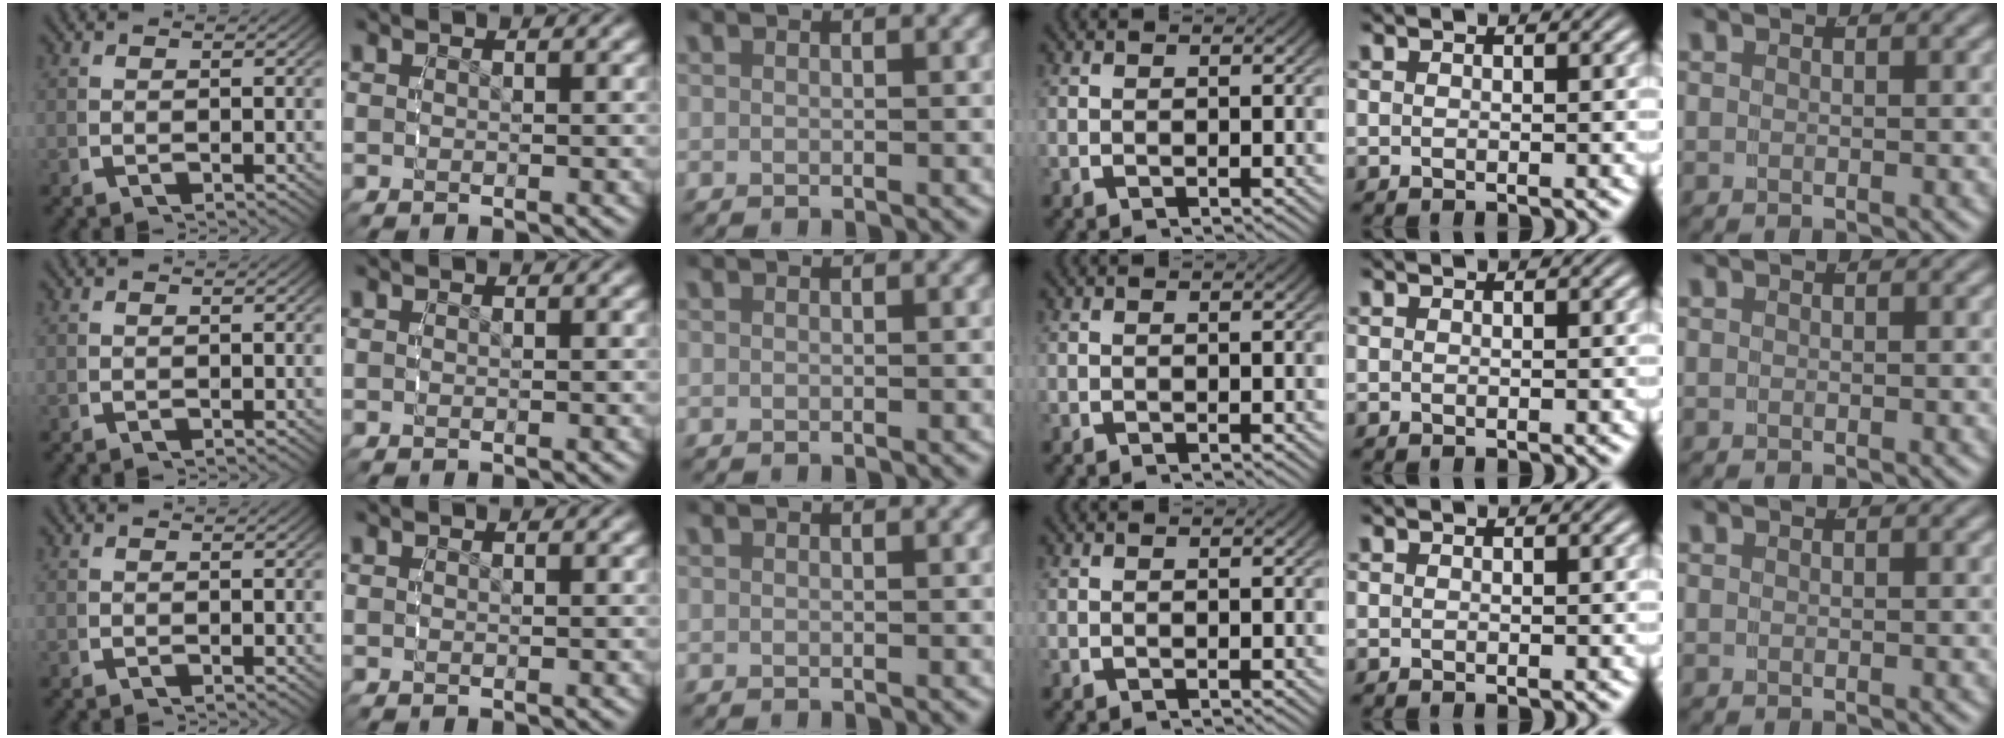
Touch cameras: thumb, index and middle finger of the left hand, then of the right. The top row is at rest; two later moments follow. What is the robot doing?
{"motion": "reach", "object": "pen bag"}